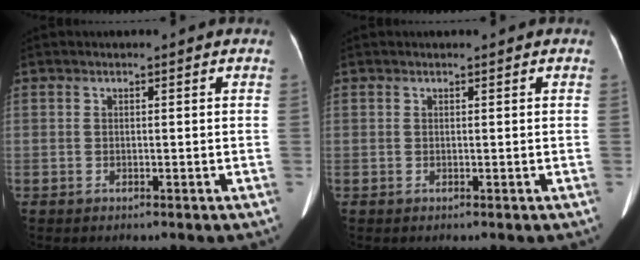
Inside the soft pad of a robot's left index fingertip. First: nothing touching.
{"total": 0.0}